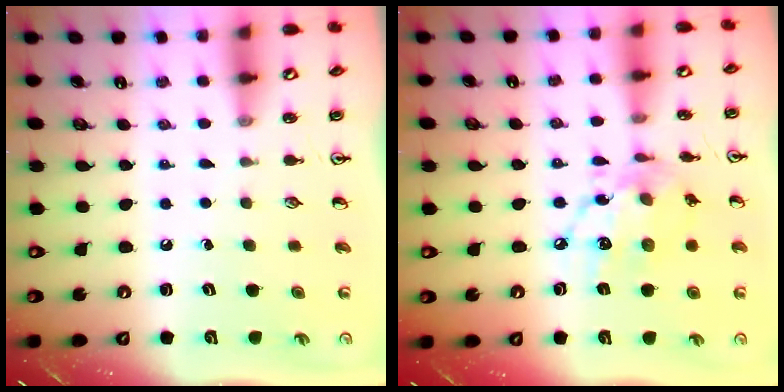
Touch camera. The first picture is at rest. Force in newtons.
{"total": 14.0, "press": 14.0, "slide": 1.2}